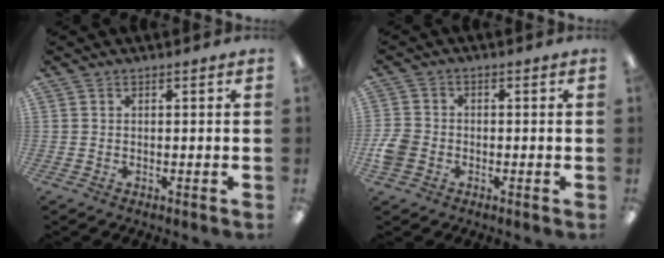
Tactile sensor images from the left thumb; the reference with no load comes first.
{"total": 5.2, "force": [-1.8, 4.1, 2.6], "torque": [-0.051, 0.012, -0.032]}